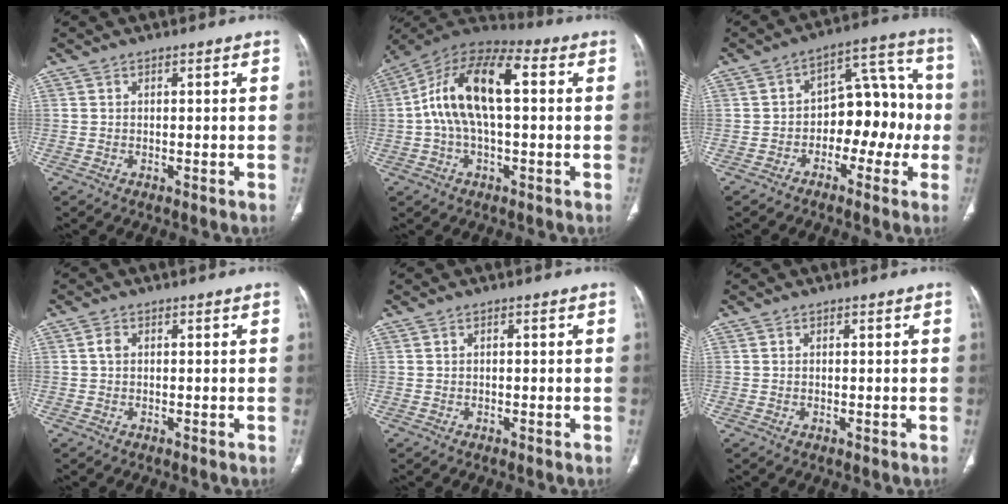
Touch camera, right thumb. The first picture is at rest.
{"total": 16.1, "force": [1.8, 7.6, 14.1], "torque": [-0.261, 0.046, 0.025]}
{"total": 12.5, "force": [-2.6, 8.0, 9.3], "torque": [-0.081, 0.057, -0.047]}
{"total": 1.2, "force": [0.1, 0.9, 0.8], "torque": [-0.012, 0.002, -0.001]}
{"total": 0.0}
{"total": 0.0}